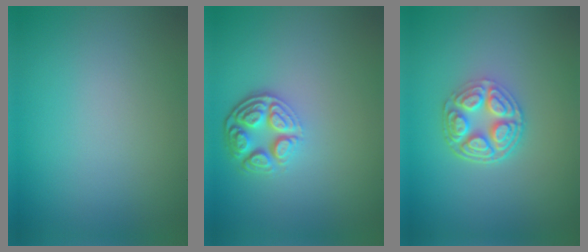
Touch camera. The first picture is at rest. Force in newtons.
{"total": 4.3, "press": 3.2, "slide": 2.7}
{"total": 4.8, "press": 3.6, "slide": 3.2}